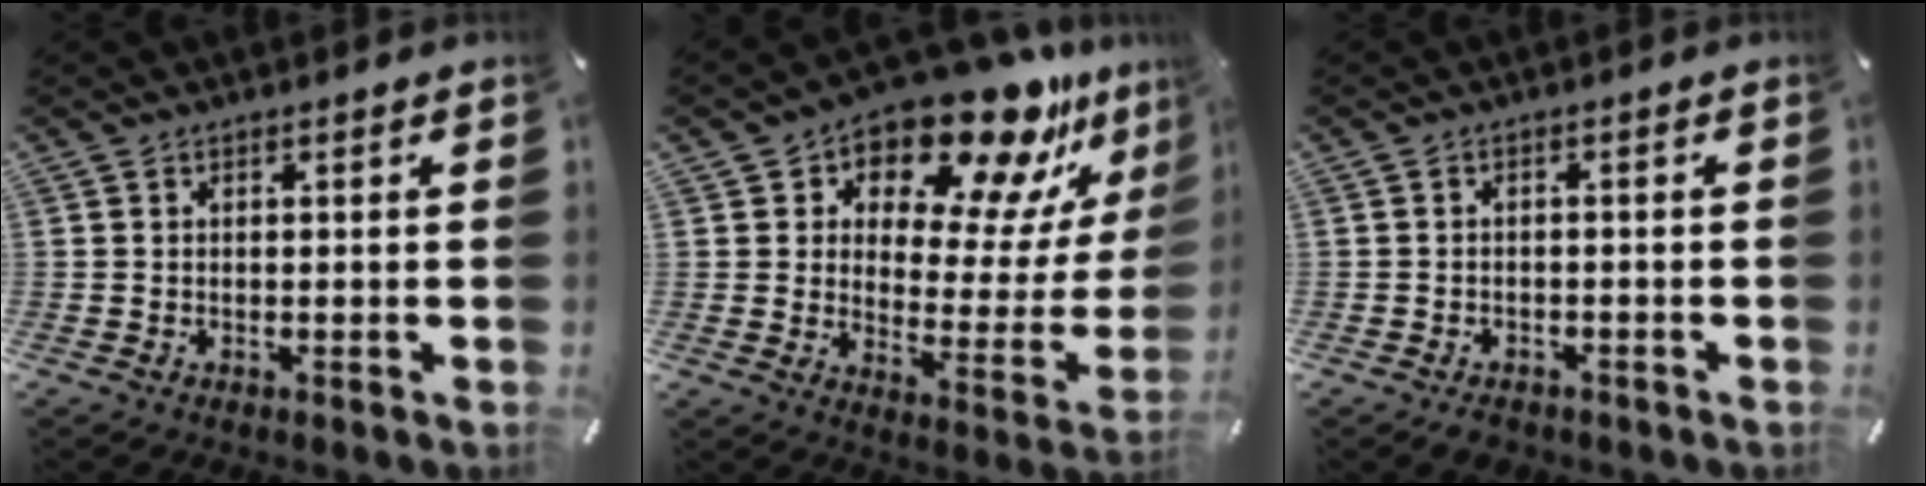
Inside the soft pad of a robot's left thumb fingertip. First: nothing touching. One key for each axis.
{"total": 17.9, "fx": 14.6, "fy": 6.6, "fz": 8.0, "tx": -0.127, "ty": -0.125, "tz": 0.244}
{"total": 2.1, "fx": -1.6, "fy": 1.1, "fz": 0.6, "tx": -0.010, "ty": 0.010, "tz": -0.034}